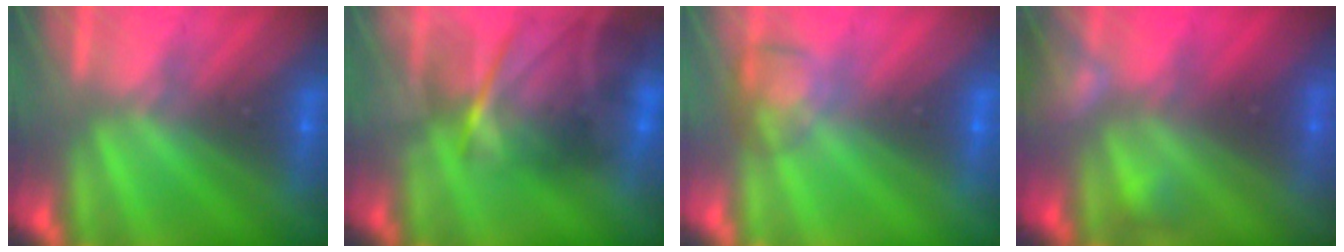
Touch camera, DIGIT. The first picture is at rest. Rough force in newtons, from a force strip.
{"total": 7.4}
{"total": 3.8}
{"total": 7.5}